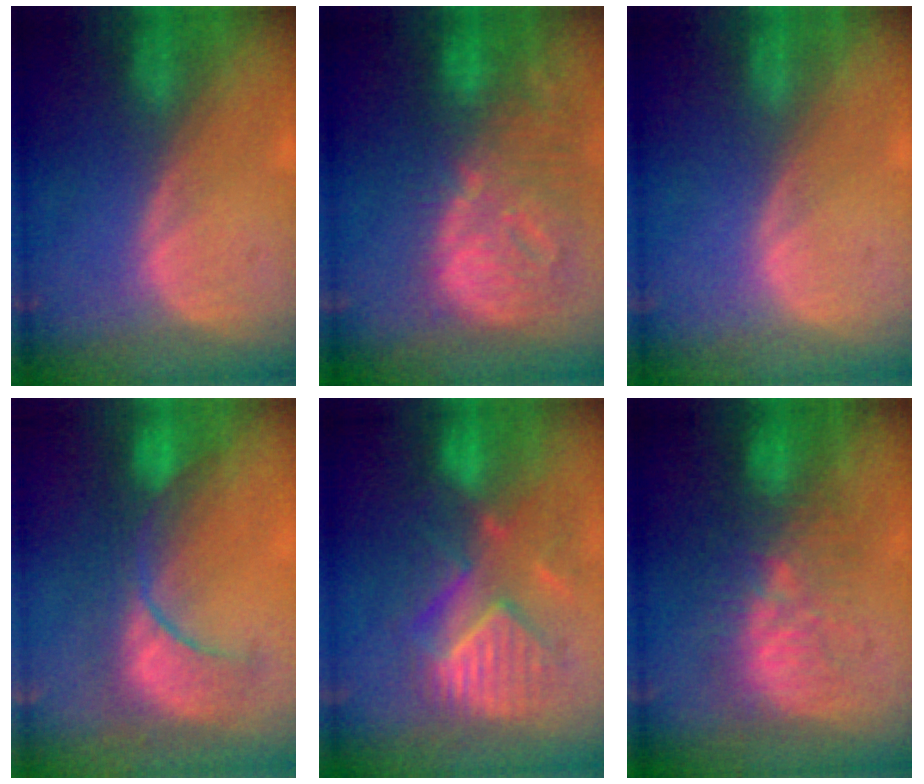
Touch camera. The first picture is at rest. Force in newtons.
{"total": 12.7, "press": 10.9, "slide": 6.4}
{"total": 0.0}
{"total": 8.8, "press": 8.8, "slide": 0.5}
{"total": 9.8, "press": 9.3, "slide": 3.1}
{"total": 9.1, "press": 8.8, "slide": 2.3}